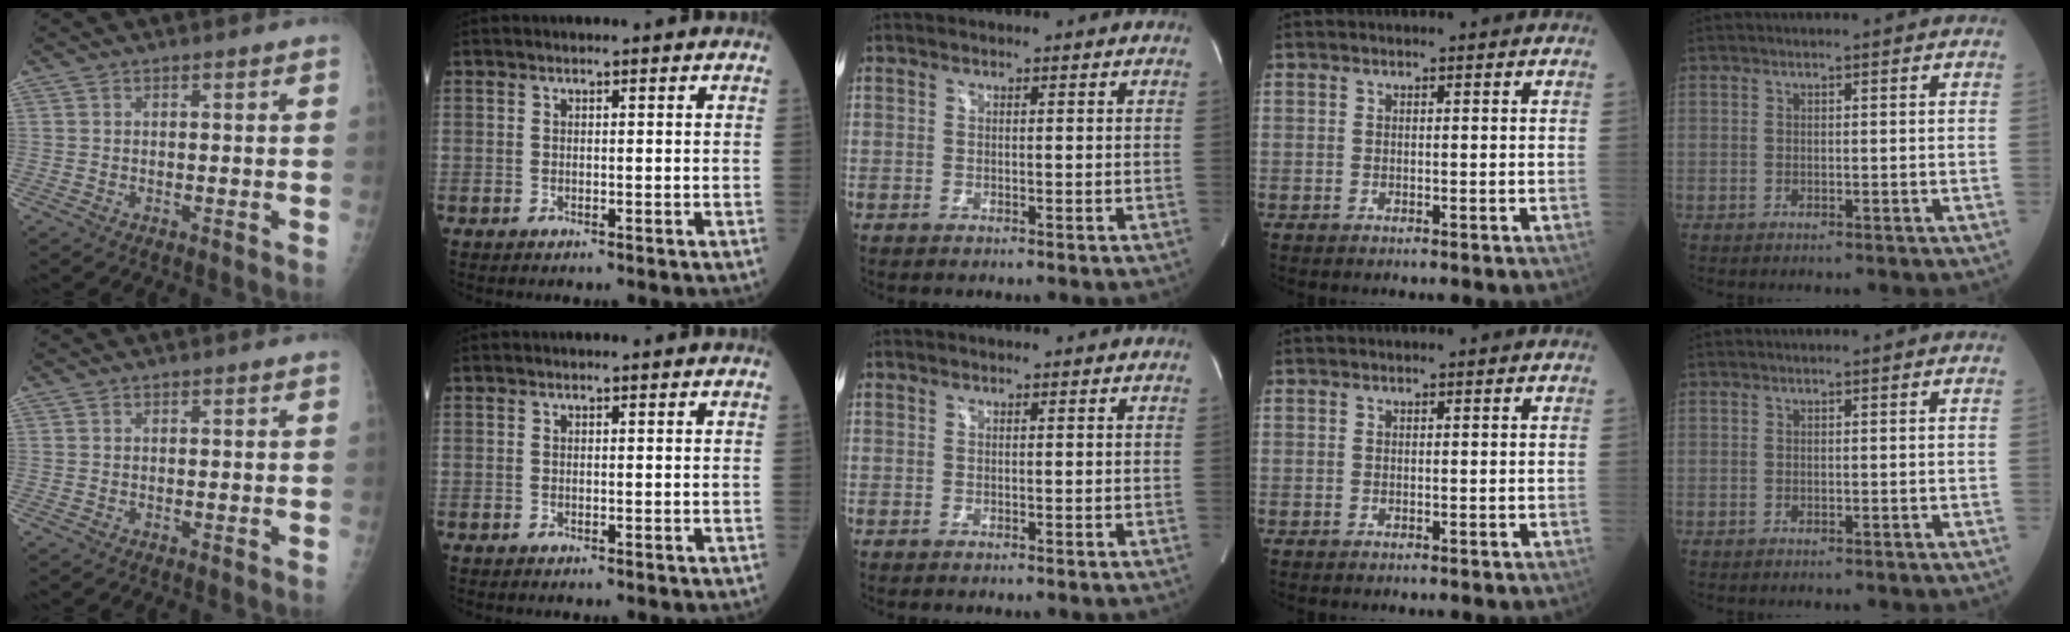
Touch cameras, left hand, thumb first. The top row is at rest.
{}